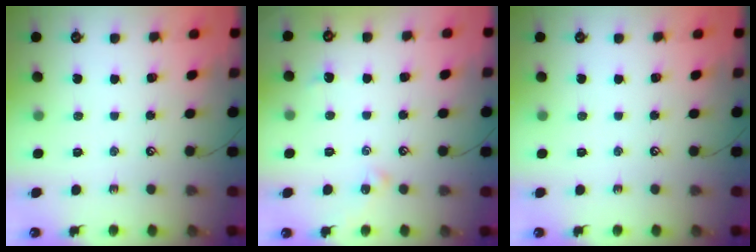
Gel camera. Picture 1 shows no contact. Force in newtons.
{"total": 2.3, "press": 2.2, "slide": 0.6}
{"total": 0.0}